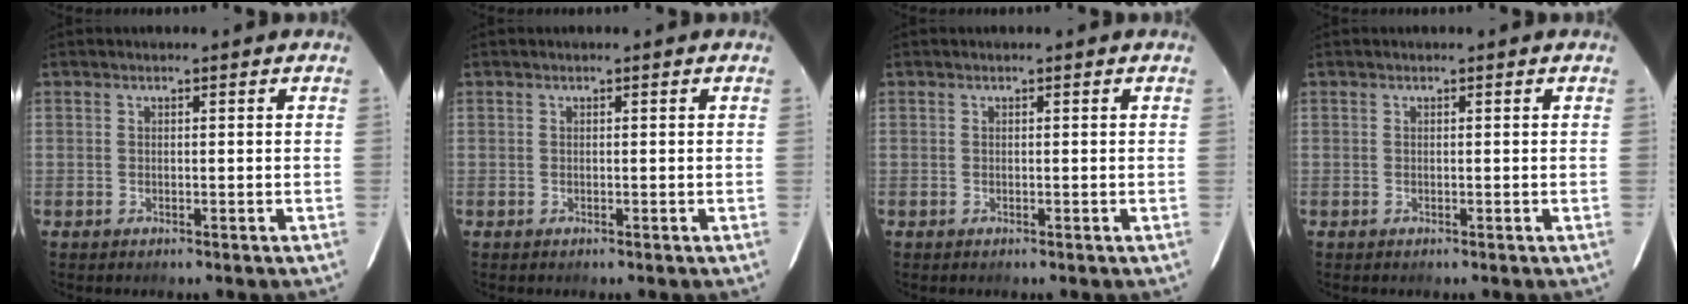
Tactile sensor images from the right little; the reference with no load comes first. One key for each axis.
{"total": 0.0}
{"total": 0.0}
{"total": 0.0}